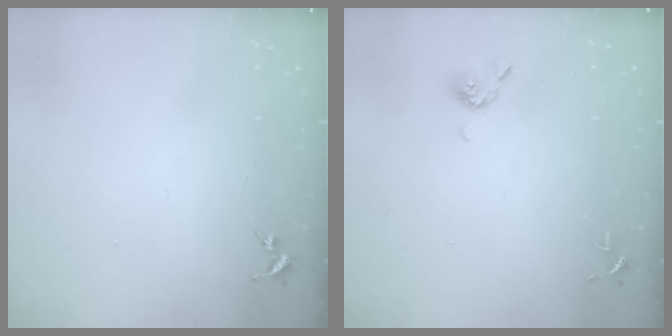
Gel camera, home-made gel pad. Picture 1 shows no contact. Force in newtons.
{"total": 4.4, "press": 4.3, "slide": 0.9}